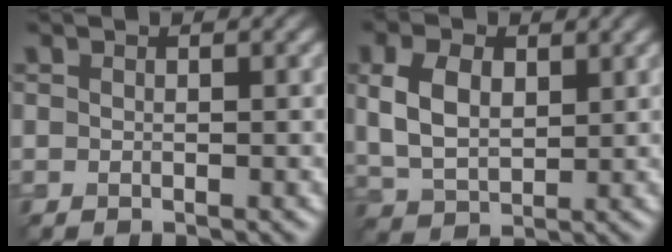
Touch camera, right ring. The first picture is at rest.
{"total": 5.2, "force": [1.4, 3.4, 3.7], "torque": [-0.085, 0.003, 0.026]}